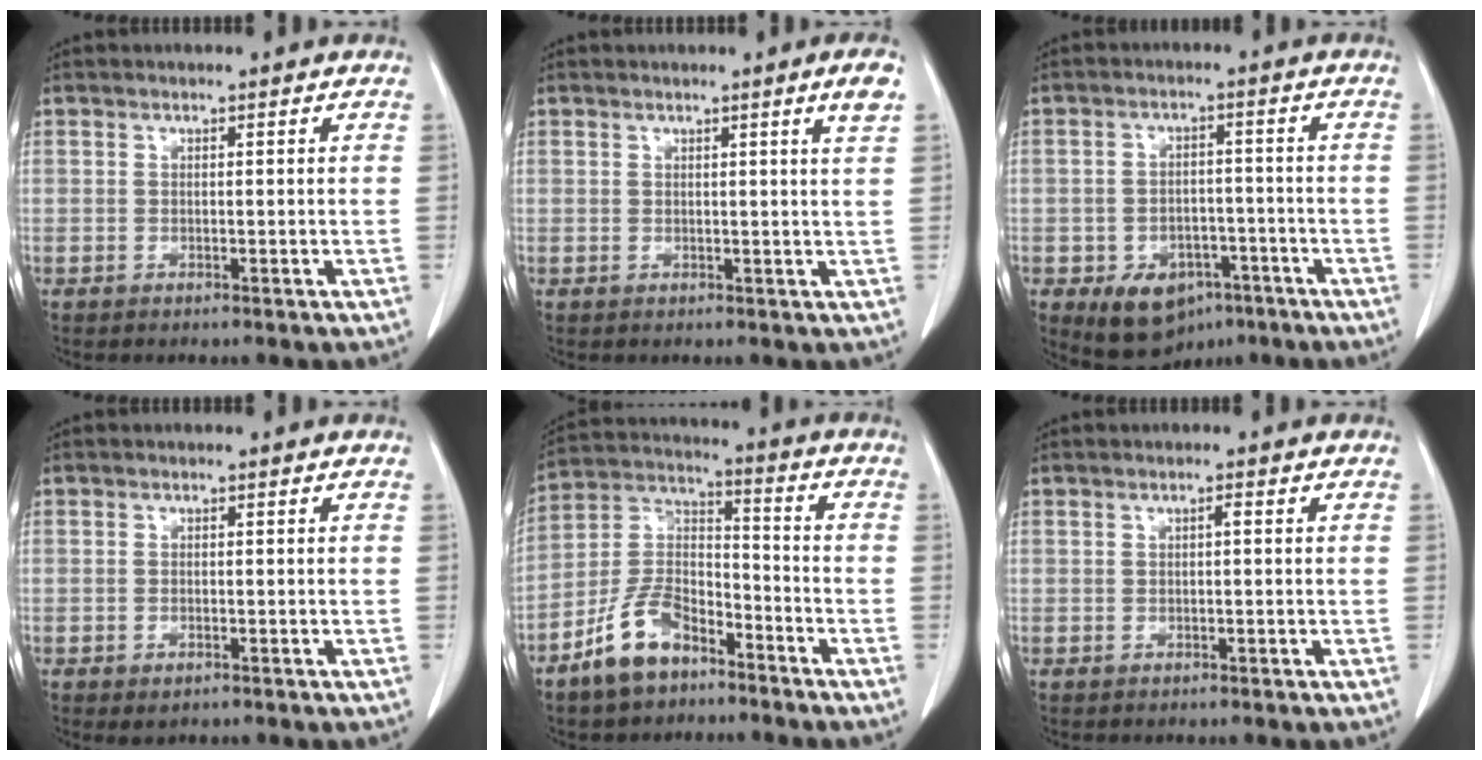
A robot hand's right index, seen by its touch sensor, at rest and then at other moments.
{"total": 2.3, "force": [1.3, -0.7, 1.7], "torque": [-0.026, -0.009, 0.016]}
{"total": 8.7, "force": [-4.7, 6.0, 4.2], "torque": [-0.070, 0.010, -0.058]}
{"total": 1.6, "force": [-0.8, 0.8, 1.1], "torque": [-0.019, -0.001, -0.002]}
{"total": 10.6, "force": [-7.2, 5.2, 5.7], "torque": [-0.127, 0.011, -0.139]}
{"total": 0.6, "force": [0.0, 0.1, 0.6], "torque": [-0.011, 0.002, 0.002]}